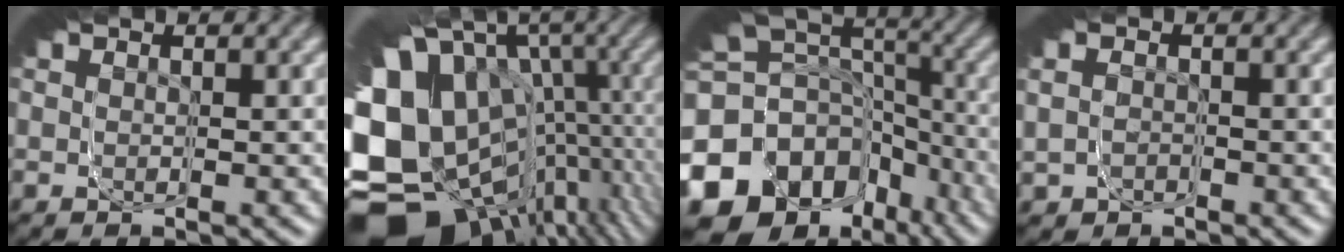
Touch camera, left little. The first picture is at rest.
{"total": 22.3, "force": [-8.6, 14.5, 14.7], "torque": [-0.224, -0.055, -0.121]}
{"total": 18.6, "force": [-6.8, 14.1, 10.1], "torque": [-0.165, -0.042, -0.109]}
{"total": 3.8, "force": [-1.4, 3.3, 1.3], "torque": [-0.024, -0.014, -0.020]}